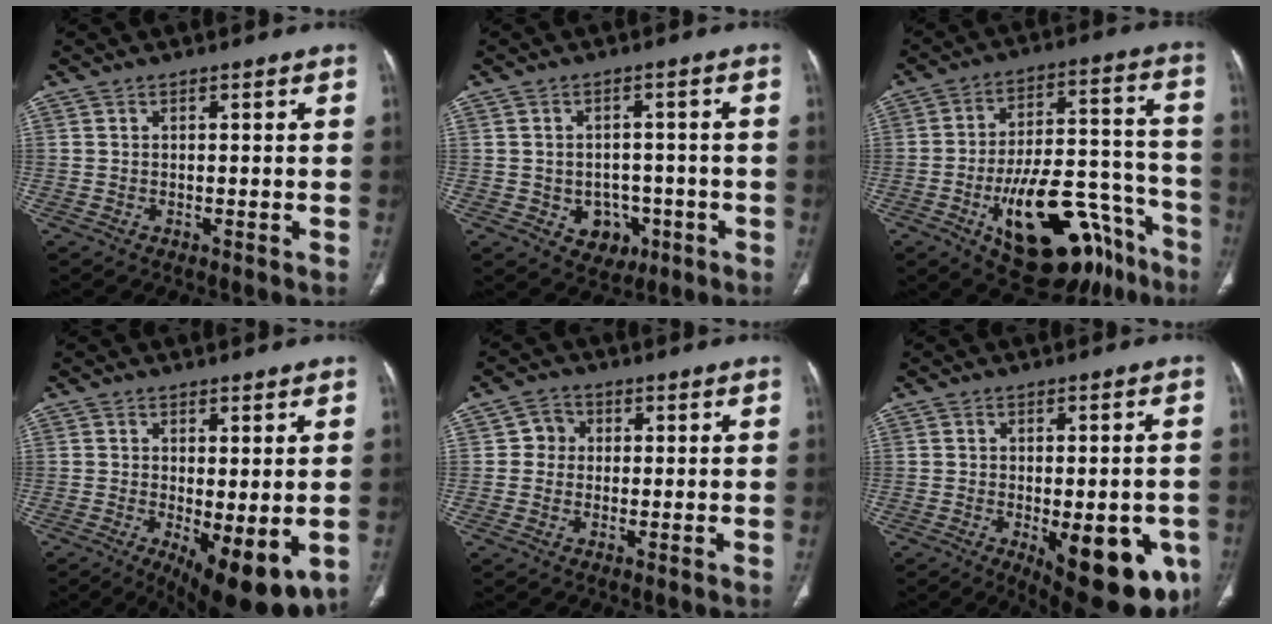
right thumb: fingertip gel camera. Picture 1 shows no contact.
{"total": 6.6, "force": [-2.3, 5.4, 3.0], "torque": [-0.013, 0.019, -0.020]}
{"total": 25.3, "force": [-12.9, 11.6, 18.3], "torque": [-0.222, 0.081, -0.183]}
{"total": 11.9, "force": [-3.2, 4.5, 10.6], "torque": [-0.153, -0.026, -0.035]}
{"total": 3.5, "force": [0.3, 3.3, 1.0], "torque": [0.008, 0.008, -0.002]}
{"total": 18.2, "force": [-6.2, 7.6, 15.3], "torque": [-0.142, -0.004, -0.062]}